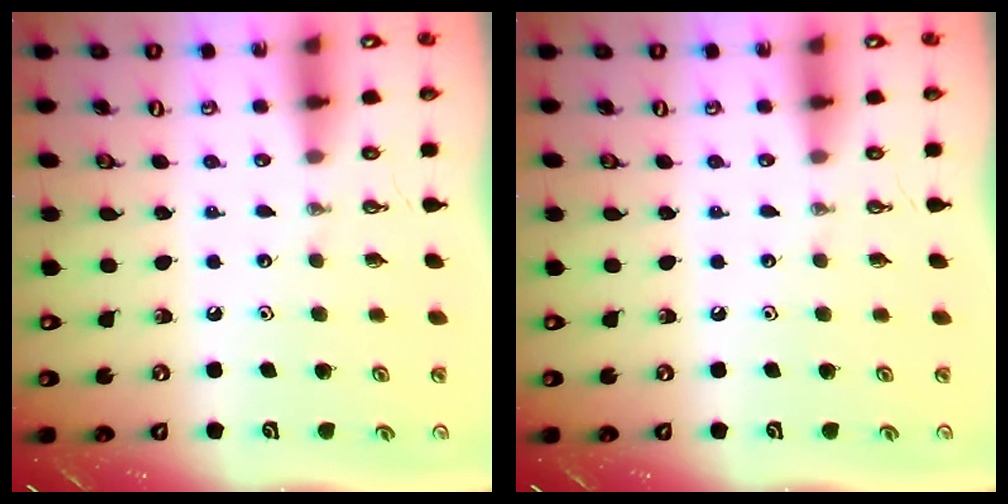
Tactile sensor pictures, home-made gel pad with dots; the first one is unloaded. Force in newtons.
{"total": 0.0}